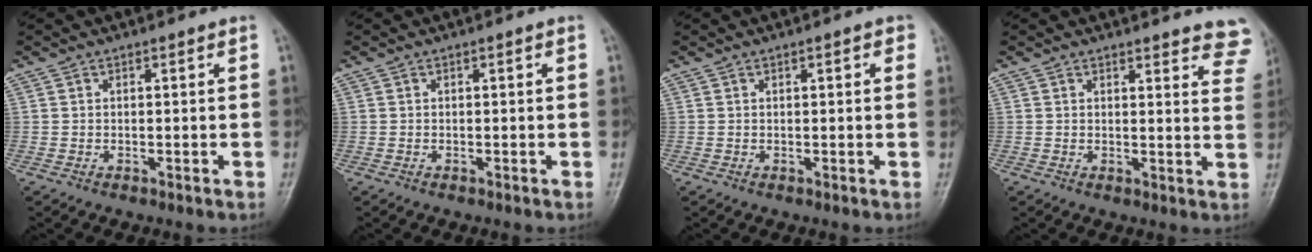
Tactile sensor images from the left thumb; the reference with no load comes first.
{"total": 0.0}
{"total": 1.7, "force": [0.7, 0.6, 1.4], "torque": [-0.015, 0.001, 0.007]}
{"total": 9.4, "force": [8.6, 2.6, 2.9], "torque": [0.015, -0.040, 0.070]}